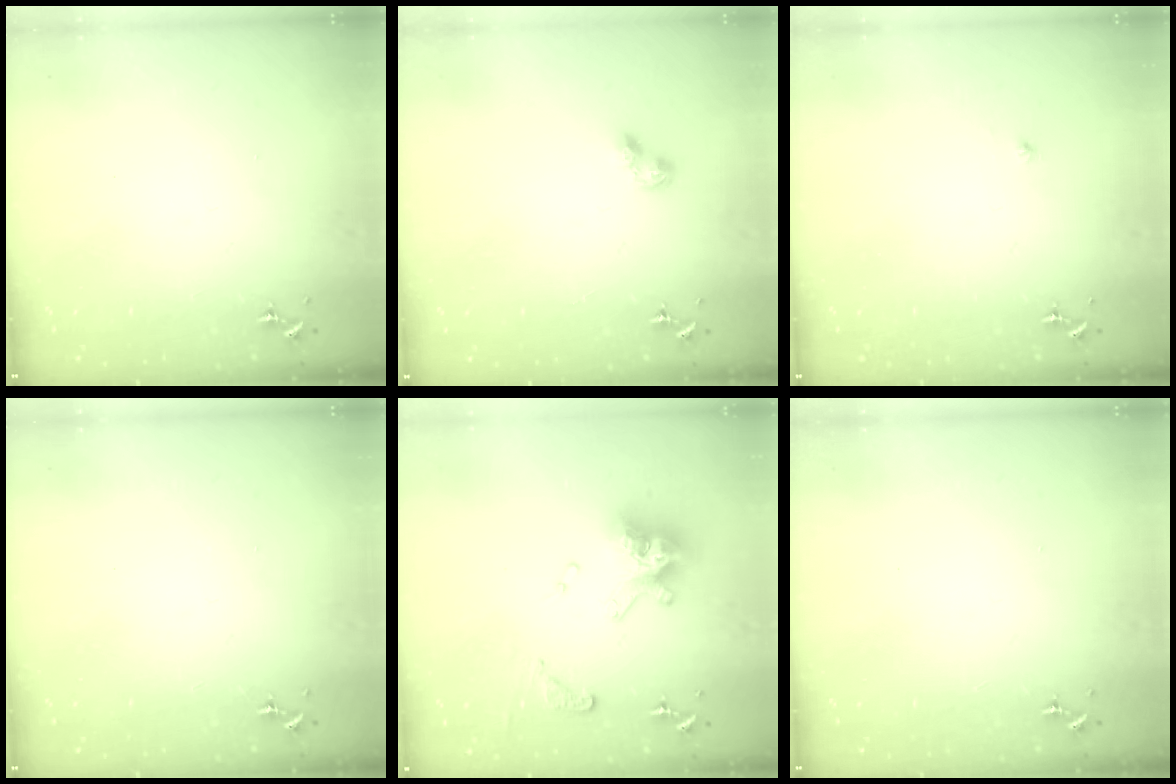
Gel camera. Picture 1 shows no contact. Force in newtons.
{"total": 6.0, "press": 5.9, "slide": 0.6}
{"total": 2.0, "press": 2.0, "slide": 0.2}
{"total": 0.0}
{"total": 16.9, "press": 16.8, "slide": 1.6}
{"total": 0.0}